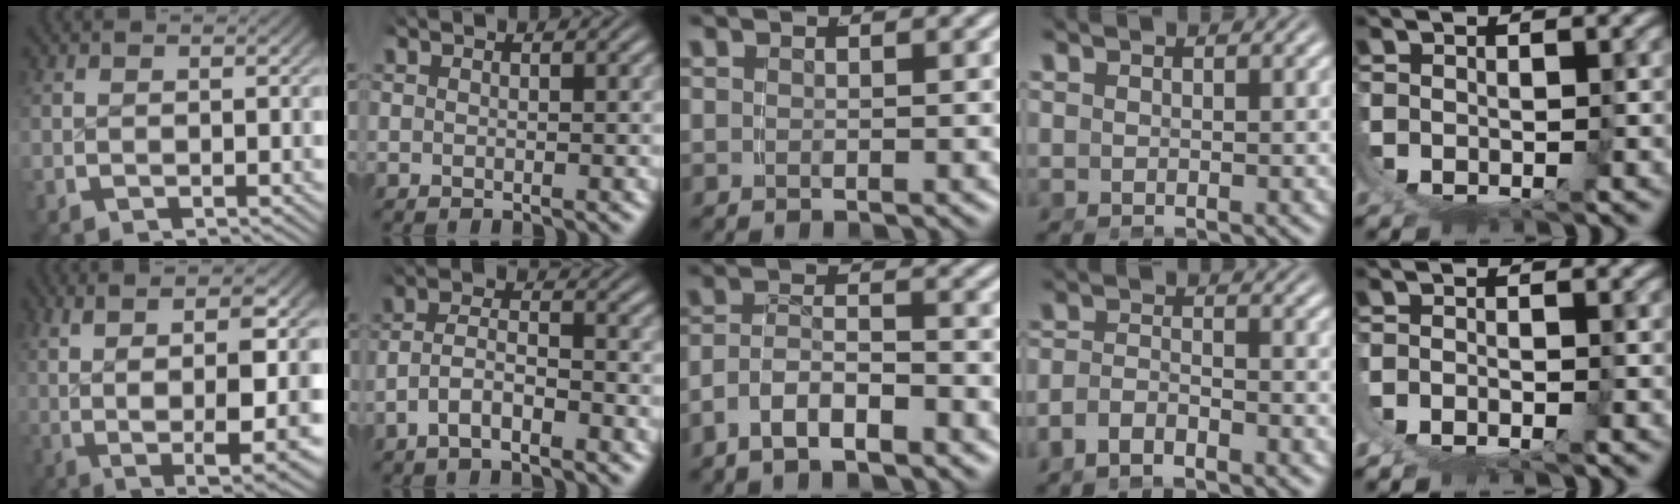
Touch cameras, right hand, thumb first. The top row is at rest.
{"thumb": {"total": 13.4, "force": [0.5, 5.7, 12.1], "torque": [-0.188, -0.014, 0.023]}, "index": {"total": 4.1, "force": [-2.1, 2.5, 2.5], "torque": [-0.051, -0.012, -0.039]}, "middle": {"total": 4.0, "force": [-2.5, 2.2, 2.1], "torque": [-0.040, -0.010, -0.042]}, "ring": {"total": 3.4, "force": [-2.6, 1.6, 1.4], "torque": [-0.033, -0.013, -0.042]}, "little": {"total": 1.7, "force": [-0.6, 1.1, 1.1], "torque": [-0.021, -0.002, -0.009]}}